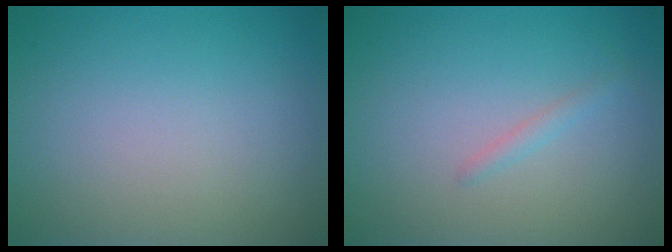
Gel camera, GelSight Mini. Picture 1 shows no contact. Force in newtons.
{"total": 0.8, "press": 0.8, "slide": 0.1}